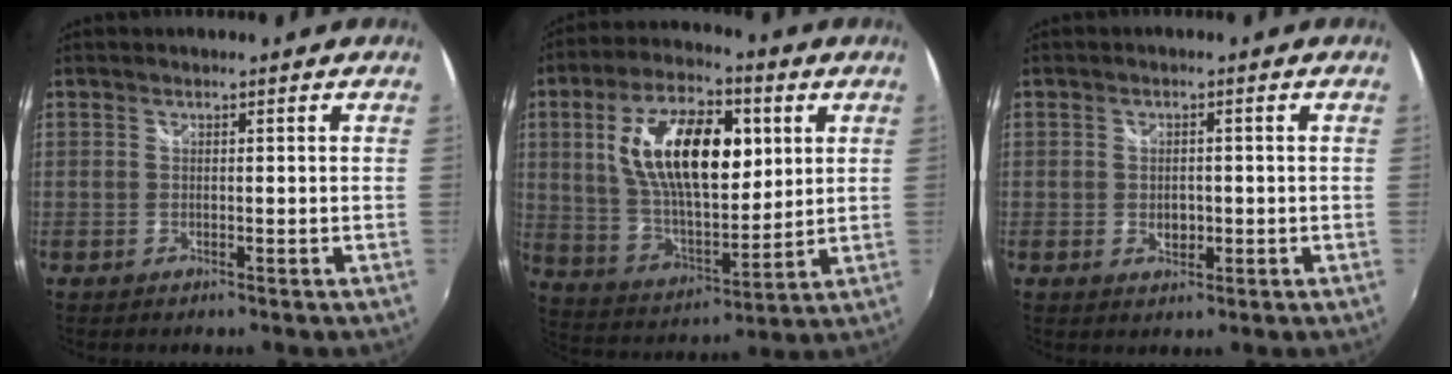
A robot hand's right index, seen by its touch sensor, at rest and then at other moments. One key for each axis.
{"total": 20.6, "fx": 5.5, "fy": 10.1, "fz": 17.1, "tx": -0.308, "ty": 0.017, "tz": 0.107}
{"total": 2.8, "fx": -0.5, "fy": 2.2, "fz": 1.7, "tx": -0.026, "ty": -0.003, "tz": -0.006}